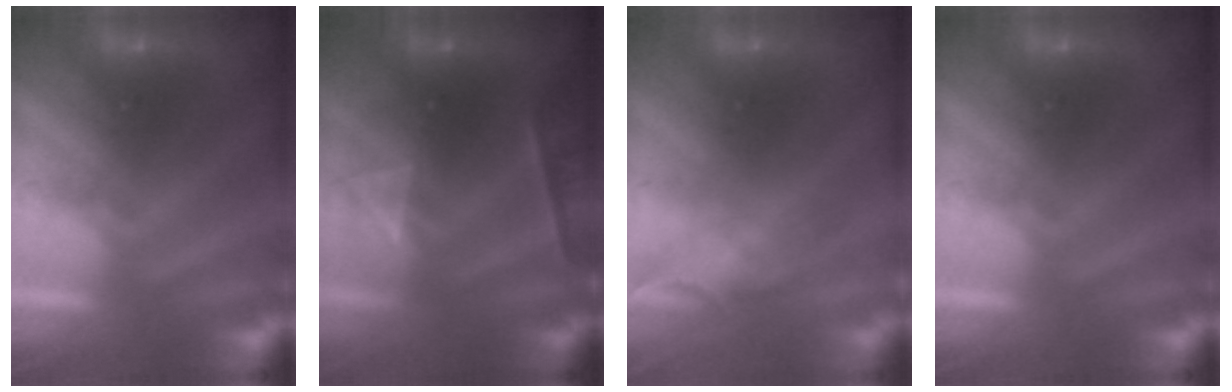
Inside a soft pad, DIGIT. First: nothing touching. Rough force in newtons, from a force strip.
{"total": 2.3}
{"total": 4.8}
{"total": 0.0}